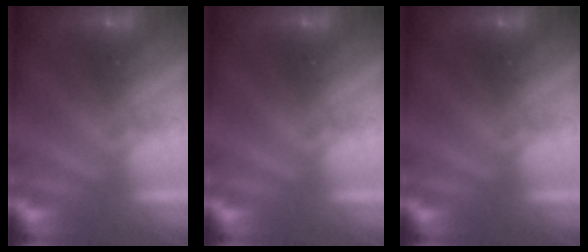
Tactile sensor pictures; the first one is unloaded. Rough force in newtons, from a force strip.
{"total": 0.0}
{"total": 0.0}